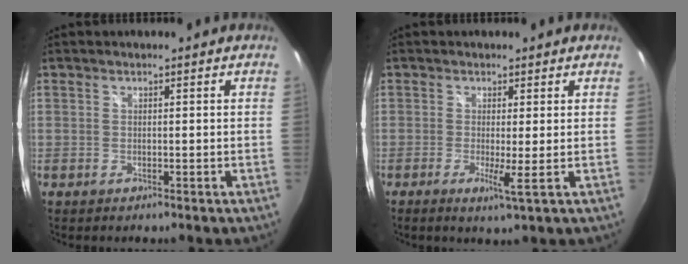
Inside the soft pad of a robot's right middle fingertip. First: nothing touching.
{"total": 2.8, "force": [-0.4, -0.4, 2.8], "torque": [-0.057, -0.011, -0.012]}